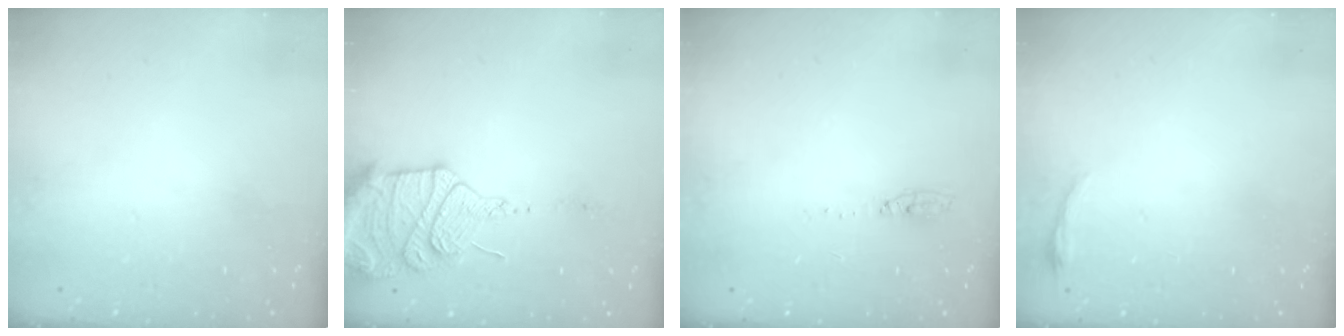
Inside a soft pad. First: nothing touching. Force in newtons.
{"total": 16.7, "press": 16.3, "slide": 3.4}
{"total": 3.7, "press": 3.5, "slide": 1.1}
{"total": 4.7, "press": 4.6, "slide": 0.9}